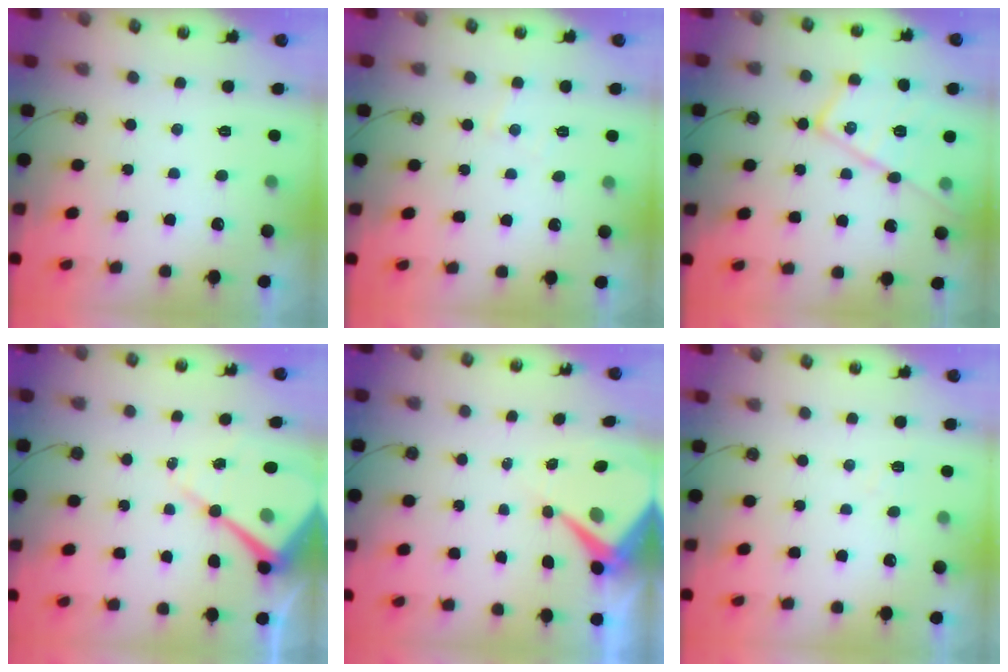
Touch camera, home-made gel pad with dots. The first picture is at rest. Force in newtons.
{"total": 5.0, "press": 4.9, "slide": 0.7}
{"total": 17.6, "press": 17.5, "slide": 0.8}
{"total": 12.6, "press": 12.6, "slide": 1.3}
{"total": 7.8, "press": 7.8, "slide": 0.8}
{"total": 3.6, "press": 3.5, "slide": 0.6}